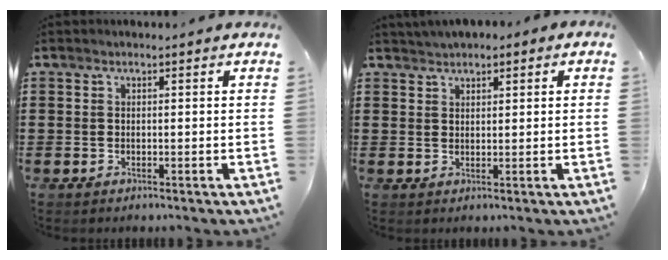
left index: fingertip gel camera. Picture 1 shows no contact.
{"total": 1.9, "force": [1.8, 0.7, 0.3], "torque": [-0.010, 0.006, 0.034]}